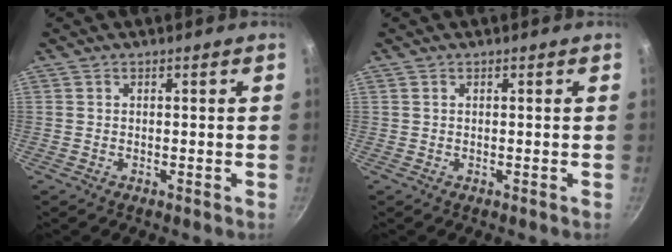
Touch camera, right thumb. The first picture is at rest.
{"total": 0.0}